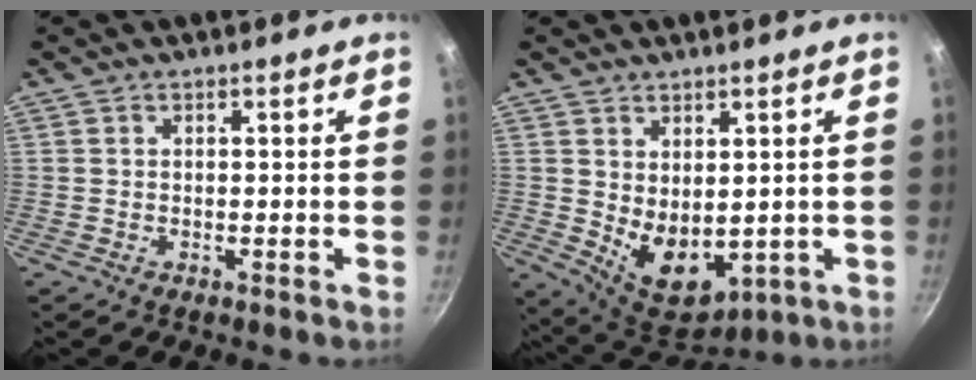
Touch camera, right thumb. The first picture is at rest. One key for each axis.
{"total": 9.9, "fx": 0.9, "fy": 6.5, "fz": 7.4, "tx": -0.090, "ty": -0.030, "tz": 0.043}